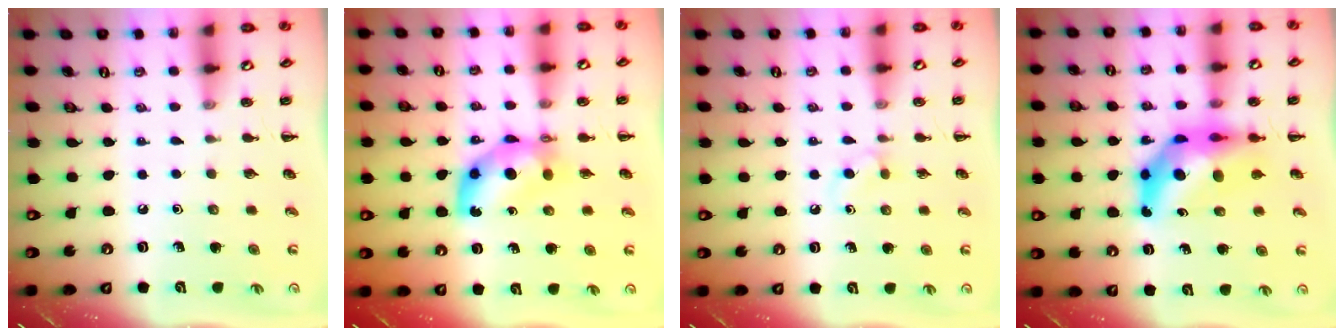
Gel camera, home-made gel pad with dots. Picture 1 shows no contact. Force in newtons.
{"total": 8.0, "press": 7.9, "slide": 1.2}
{"total": 2.9, "press": 2.6, "slide": 1.3}
{"total": 11.3, "press": 10.7, "slide": 3.5}